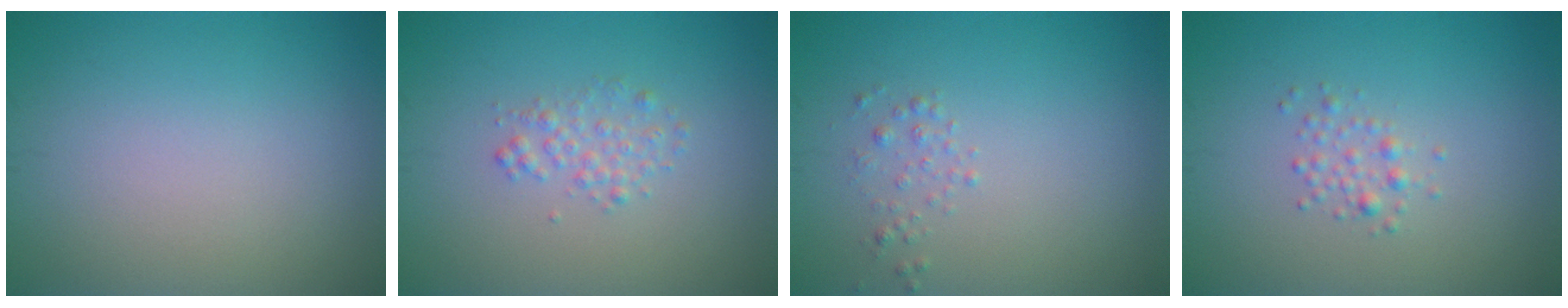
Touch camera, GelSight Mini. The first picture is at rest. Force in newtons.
{"total": 1.5, "press": 1.5, "slide": 0.0}
{"total": 0.9, "press": 0.9, "slide": 0.0}
{"total": 1.3, "press": 1.3, "slide": 0.0}